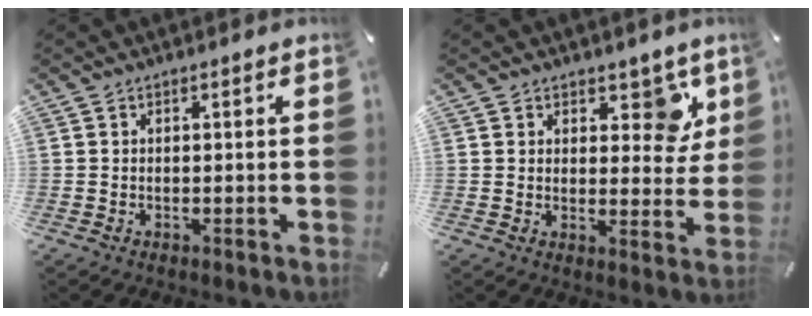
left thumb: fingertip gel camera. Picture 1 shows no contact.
{"total": 7.8, "force": [4.7, 4.9, 3.9], "torque": [-0.029, -0.030, 0.078]}